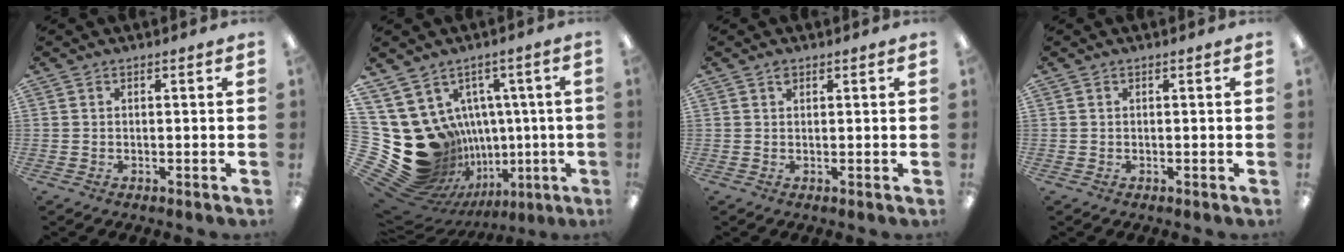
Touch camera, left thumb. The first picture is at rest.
{"total": 20.3, "force": [-0.8, 18.2, 9.1], "torque": [-0.191, -0.039, 0.054]}
{"total": 1.4, "force": [0.9, 0.7, 0.8], "torque": [-0.010, -0.003, 0.015]}
{"total": 0.0}